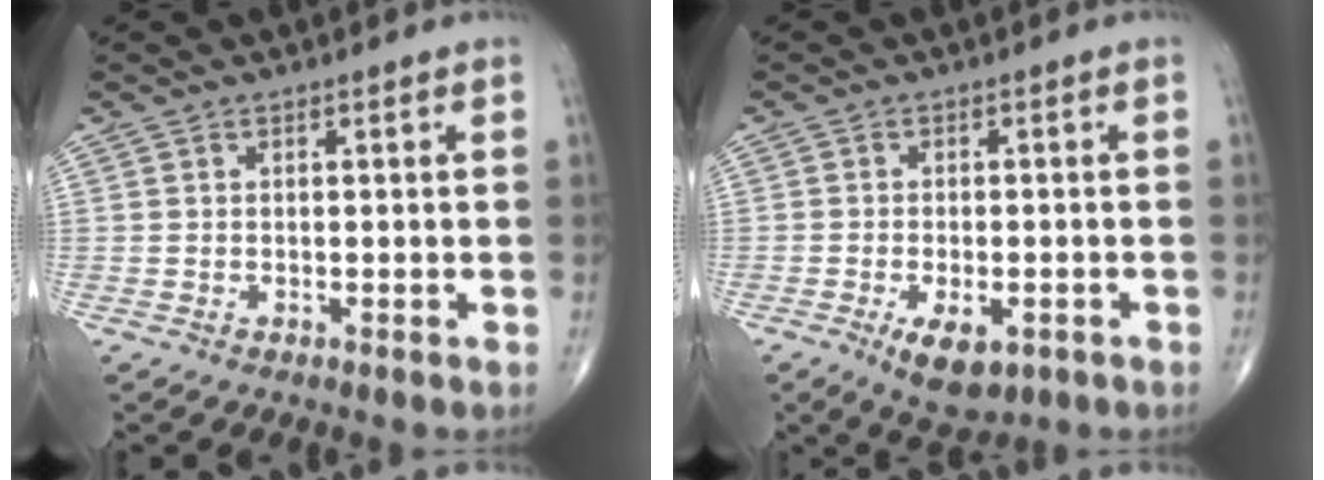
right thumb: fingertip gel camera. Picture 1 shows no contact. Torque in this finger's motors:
{"motor_torque": [-0.37, 0.04, 0.06, 0.04, 0.17]}